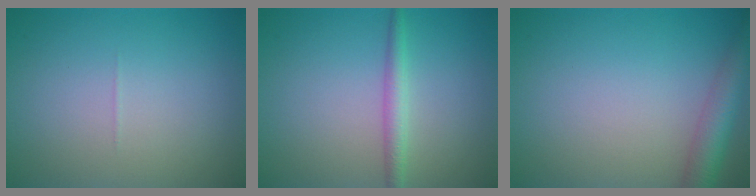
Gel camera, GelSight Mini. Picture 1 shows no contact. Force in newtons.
{"total": 1.9, "press": 1.9, "slide": 0.1}
{"total": 4.0, "press": 4.0, "slide": 0.2}